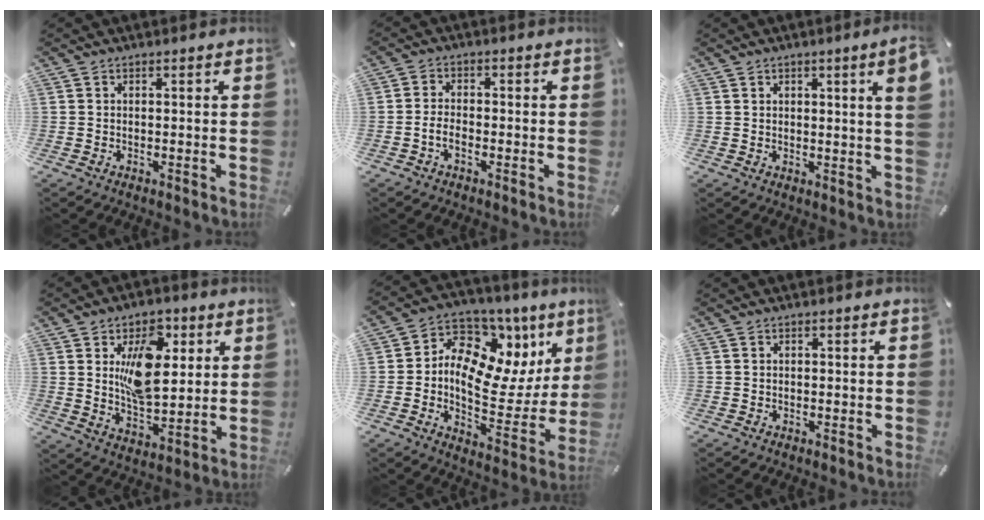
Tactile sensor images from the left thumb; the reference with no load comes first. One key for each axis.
{"total": 3.5, "fx": -1.5, "fy": 1.9, "fz": 2.5, "tx": -0.042, "ty": 0.010, "tz": -0.025}
{"total": 4.4, "fx": 1.8, "fy": 0.2, "fz": 4.1, "tx": -0.063, "ty": -0.007, "tz": 0.026}
{"total": 14.8, "fx": 5.1, "fy": 9.0, "fz": 10.6, "tx": -0.180, "ty": -0.002, "tz": 0.087}
{"total": 13.5, "fx": 3.7, "fy": 9.5, "fz": 8.9, "tx": -0.124, "ty": -0.056, "tz": 0.067}
{"total": 0.0}